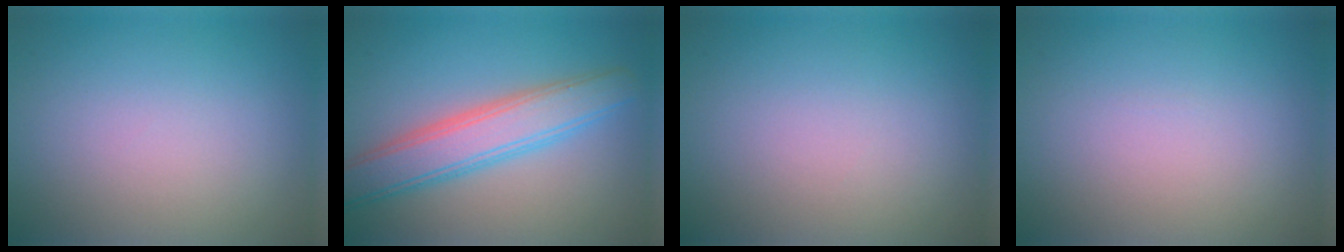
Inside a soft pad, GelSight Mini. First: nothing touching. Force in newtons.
{"total": 5.4, "press": 5.4, "slide": 0.1}
{"total": 0.0}
{"total": 0.0}